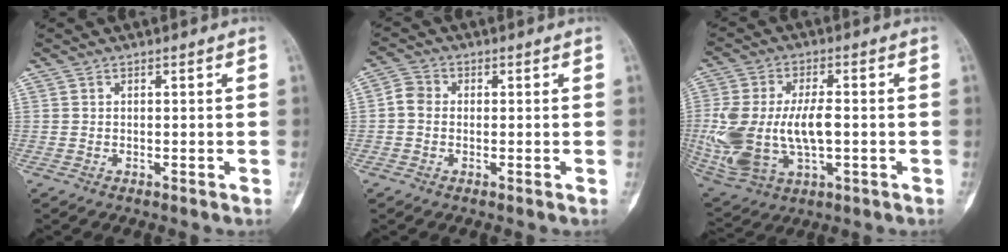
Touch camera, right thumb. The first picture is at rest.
{"total": 3.4, "force": [-0.2, 2.9, 1.8], "torque": [-0.027, 0.010, -0.012]}
{"total": 18.1, "force": [-1.2, 9.8, 15.2], "torque": [-0.333, -0.001, -0.006]}